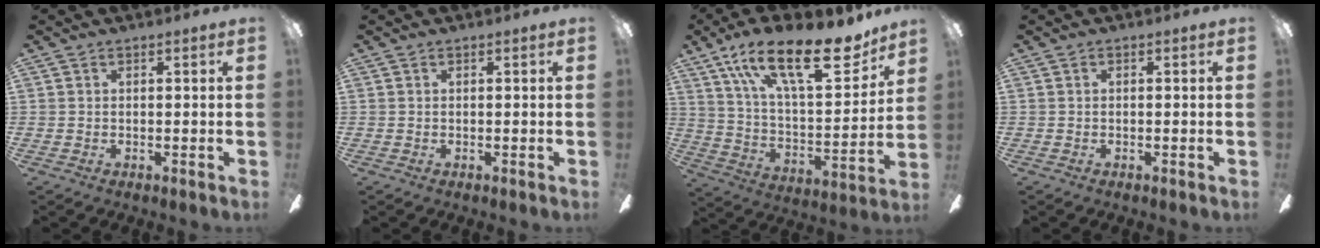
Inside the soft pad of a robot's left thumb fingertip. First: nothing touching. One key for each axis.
{"total": 0.0}
{"total": 24.8, "fx": 16.2, "fy": 9.4, "fz": 16.3, "tx": -0.255, "ty": -0.093, "tz": 0.272}
{"total": 0.0}